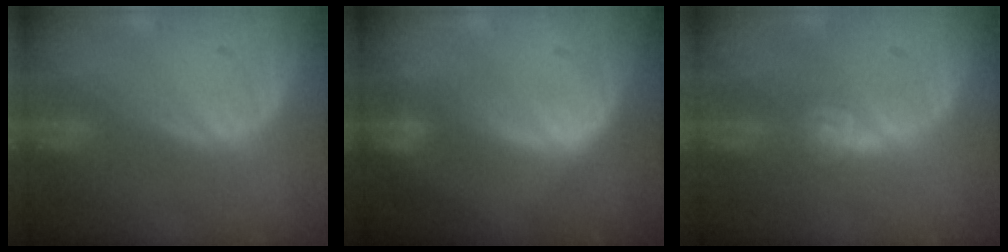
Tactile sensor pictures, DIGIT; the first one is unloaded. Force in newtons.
{"total": 2.4, "press": 2.4, "slide": 0.2}
{"total": 4.4, "press": 3.9, "slide": 2.0}